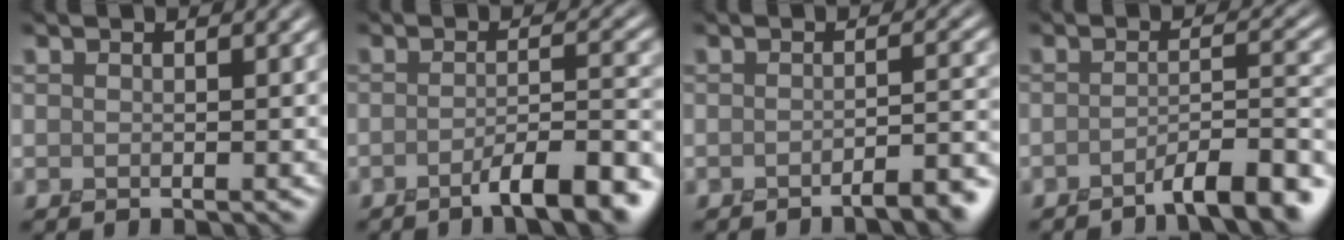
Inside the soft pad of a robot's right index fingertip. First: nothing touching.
{"total": 6.2, "force": [-4.0, 1.1, 4.5], "torque": [-0.063, 0.003, -0.061]}
{"total": 3.6, "force": [-2.9, 0.5, 2.1], "torque": [-0.028, 0.000, -0.038]}
{"total": 5.7, "force": [-4.2, 0.9, 3.8], "torque": [-0.052, 0.006, -0.064]}